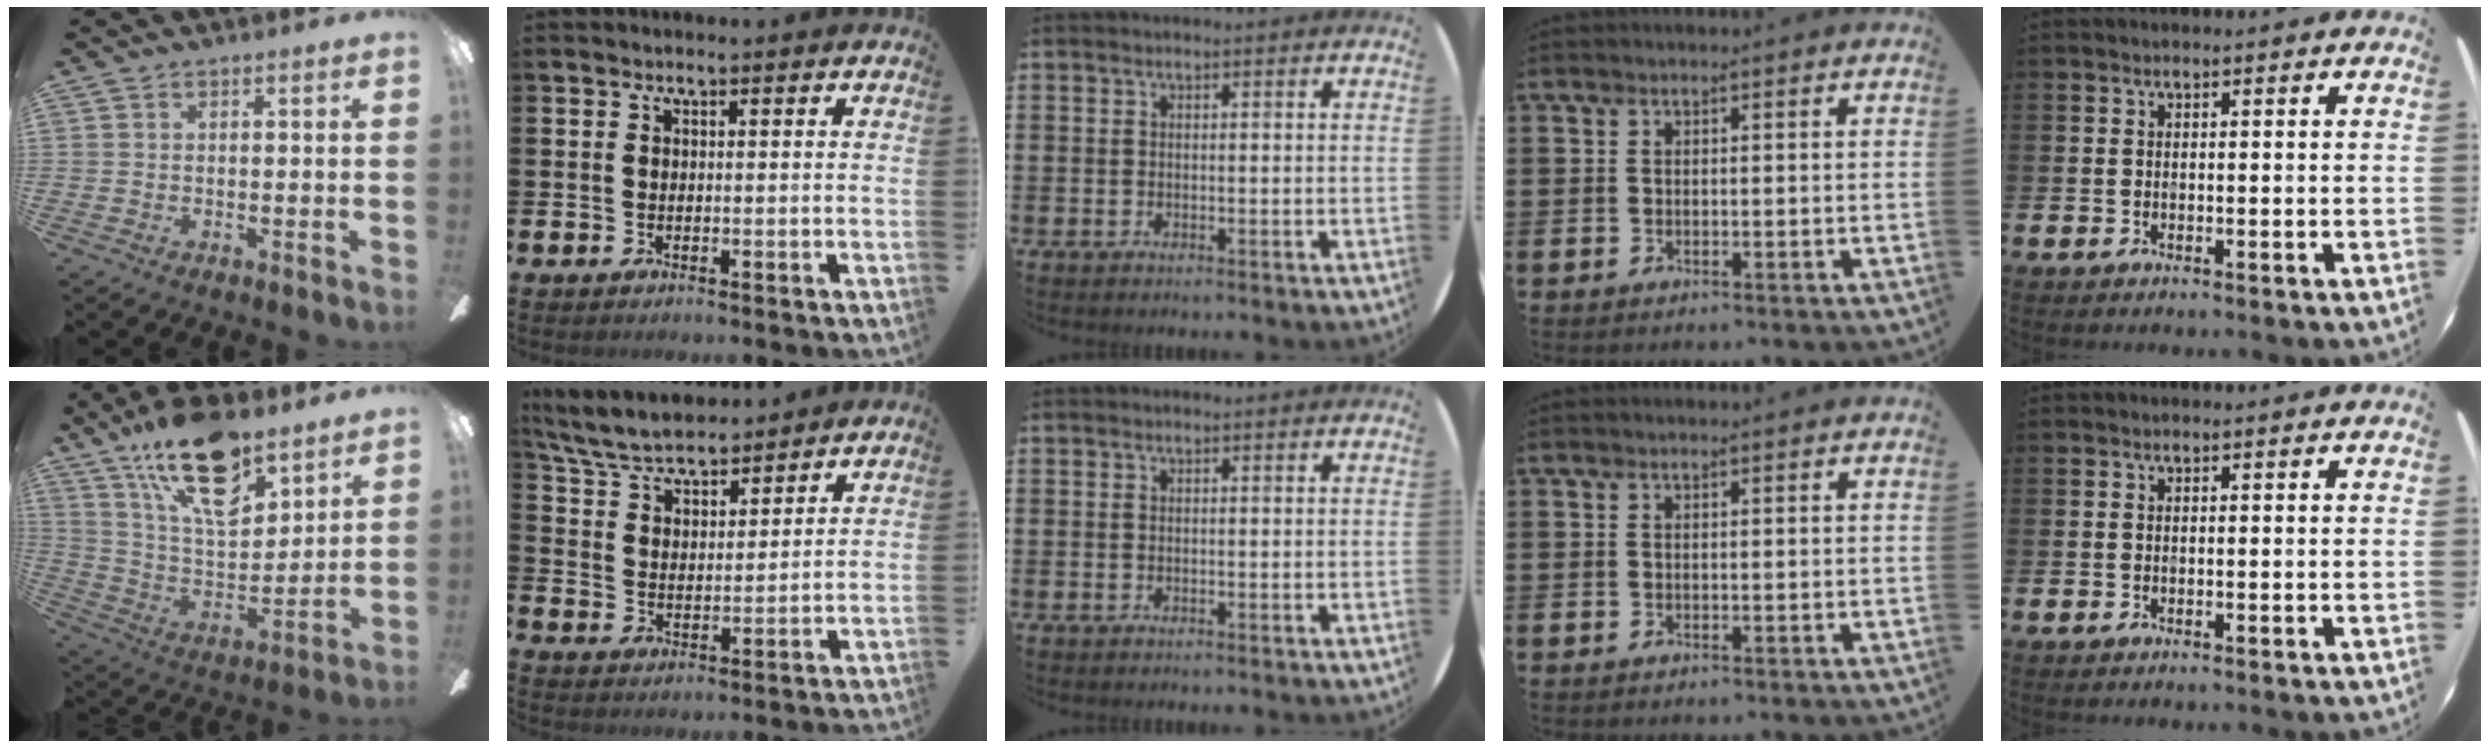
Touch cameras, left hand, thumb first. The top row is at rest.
{"thumb": {"total": 21.6, "force": [14.1, 9.4, 13.4], "torque": [-0.238, -0.073, 0.244]}, "index": {"total": 6.4, "force": [6.1, 1.3, 1.6], "torque": [-0.063, -0.034, 0.109]}}